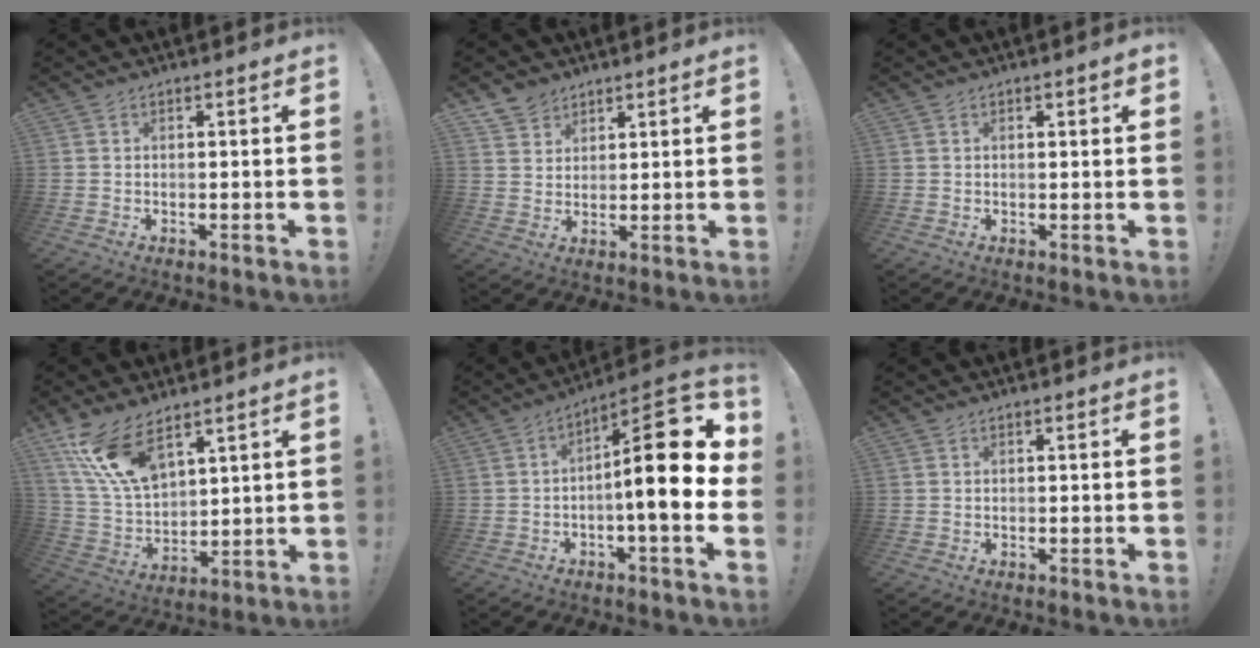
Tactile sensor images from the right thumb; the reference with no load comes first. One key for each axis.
{"total": 5.5, "fx": 4.4, "fy": 3.3, "fz": 0.4, "tx": -0.008, "ty": -0.029, "tz": 0.085}
{"total": 1.0, "fx": 0.6, "fy": 0.3, "fz": 0.7, "tx": -0.010, "ty": 0.000, "tz": 0.009}
{"total": 15.1, "fx": 10.0, "fy": 6.9, "fz": 9.1, "tx": -0.206, "ty": -0.055, "tz": 0.190}
{"total": 19.0, "fx": 1.2, "fy": 4.9, "fz": 18.4, "tx": -0.272, "ty": -0.004, "tz": 0.017}
{"total": 0.0}